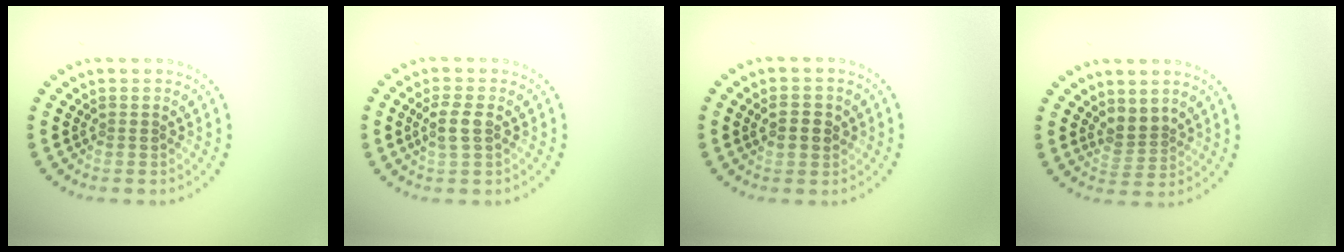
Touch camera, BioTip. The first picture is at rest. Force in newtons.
{"total": 1.9, "press": 1.8, "slide": 0.6}
{"total": 2.0, "press": 2.0, "slide": 0.2}
{"total": 2.3, "press": 1.7, "slide": 1.5}